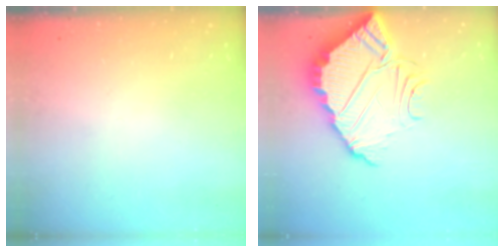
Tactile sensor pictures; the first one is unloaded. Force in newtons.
{"total": 10.2, "press": 10.1, "slide": 0.8}